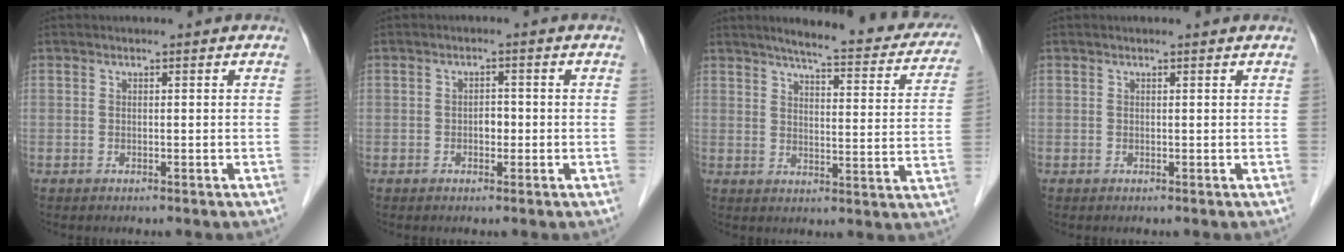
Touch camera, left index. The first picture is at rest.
{"total": 1.7, "force": [-0.4, 1.1, 1.2], "torque": [-0.015, 0.005, -0.007]}
{"total": 20.5, "force": [17.5, 3.7, 10.0], "torque": [-0.113, -0.017, 0.200]}
{"total": 1.1, "force": [1.0, 0.1, 0.3], "torque": [-0.016, 0.010, 0.009]}